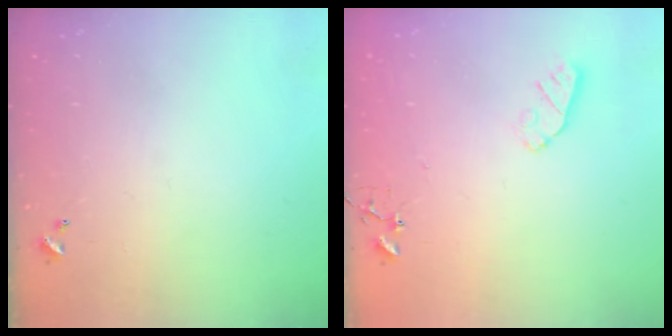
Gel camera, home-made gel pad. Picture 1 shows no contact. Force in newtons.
{"total": 4.9, "press": 4.8, "slide": 0.6}